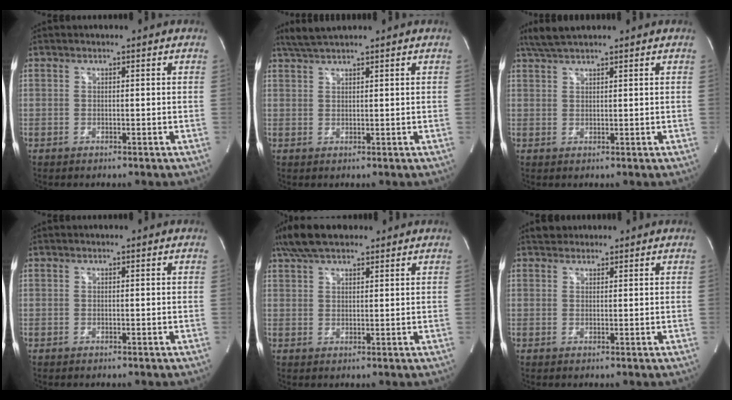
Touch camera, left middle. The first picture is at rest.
{"total": 3.3, "force": [2.9, -0.3, 1.4], "torque": [-0.034, 0.013, 0.061]}
{"total": 4.2, "force": [3.6, 0.3, 2.1], "torque": [-0.046, 0.020, 0.071]}
{"total": 0.0}
{"total": 7.9, "force": [6.2, 2.6, 4.2], "torque": [-0.085, 0.031, 0.114]}
{"total": 1.9, "force": [1.7, 1.0, 0.1], "torque": [-0.002, 0.014, 0.026]}